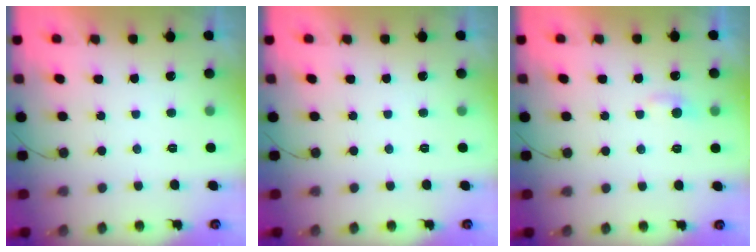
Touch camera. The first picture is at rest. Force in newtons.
{"total": 0.0}
{"total": 4.6, "press": 4.5, "slide": 0.5}